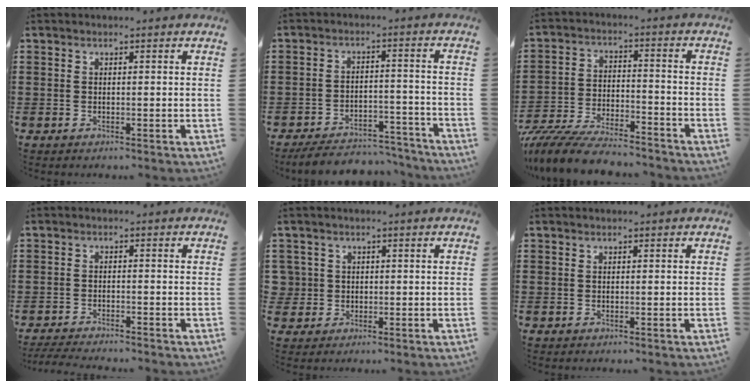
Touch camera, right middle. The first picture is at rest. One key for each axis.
{"total": 5.8, "fx": -5.6, "fy": 0.8, "fz": 1.4, "tx": -0.034, "ty": 0.004, "tz": -0.110}
{"total": 8.9, "fx": -8.4, "fy": 1.0, "fz": 2.8, "tx": -0.057, "ty": 0.012, "tz": -0.162}
{"total": 2.7, "fx": -2.7, "fy": 0.0, "fz": 0.6, "tx": -0.020, "ty": -0.004, "tz": -0.056}
{"total": 2.7, "fx": 0.0, "fy": 2.7, "fz": 0.5, "tx": -0.032, "ty": 0.003, "tz": -0.004}
{"total": 0.0}